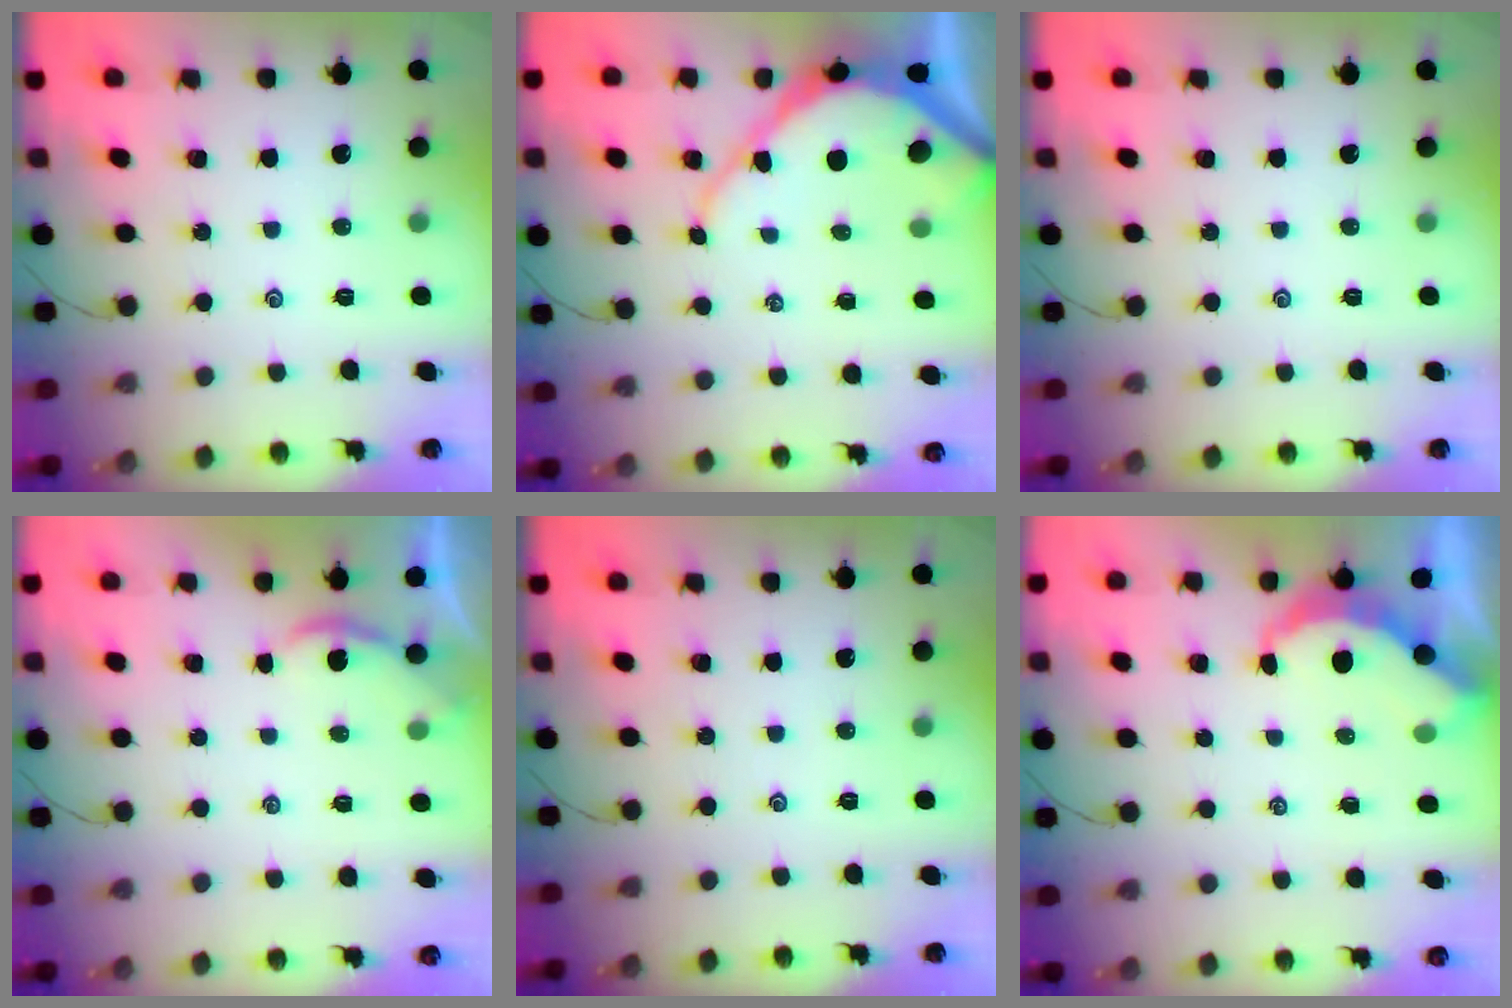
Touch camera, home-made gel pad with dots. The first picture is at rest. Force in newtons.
{"total": 9.6, "press": 9.5, "slide": 1.0}
{"total": 0.0}
{"total": 1.2, "press": 1.1, "slide": 0.1}
{"total": 0.0}
{"total": 4.4, "press": 4.4, "slide": 0.5}